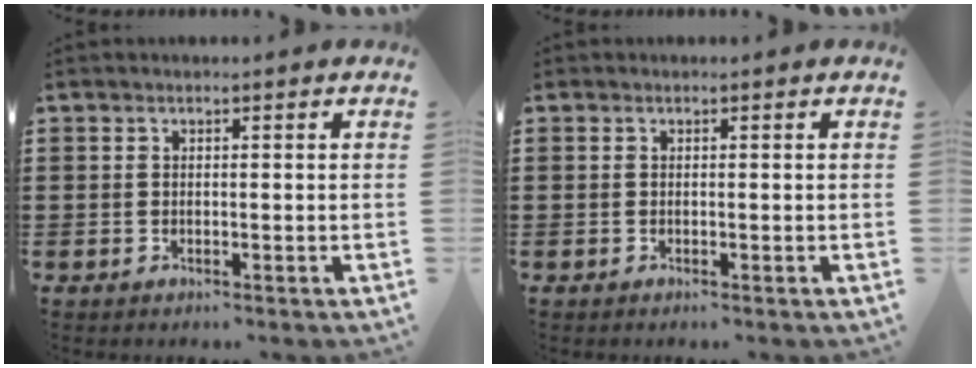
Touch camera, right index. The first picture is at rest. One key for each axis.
{"total": 0.0}